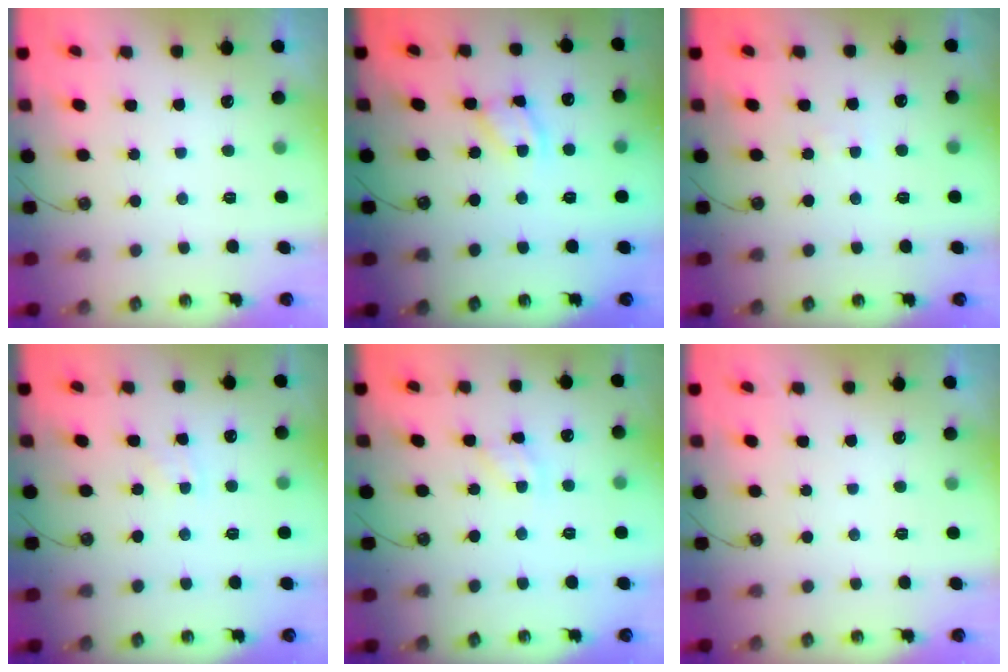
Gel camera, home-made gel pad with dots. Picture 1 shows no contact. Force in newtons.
{"total": 7.2, "press": 7.2, "slide": 0.5}
{"total": 0.9, "press": 0.9, "slide": 0.1}
{"total": 2.7, "press": 2.7, "slide": 0.3}
{"total": 4.0, "press": 4.0, "slide": 0.2}
{"total": 0.0}